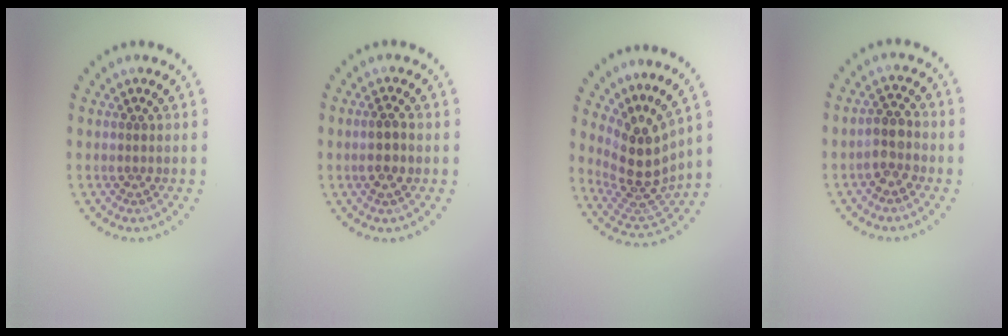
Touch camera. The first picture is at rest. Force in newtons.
{"total": 1.7, "press": 1.5, "slide": 0.6}
{"total": 4.6, "press": 3.5, "slide": 3.0}
{"total": 2.2, "press": 2.1, "slide": 0.8}